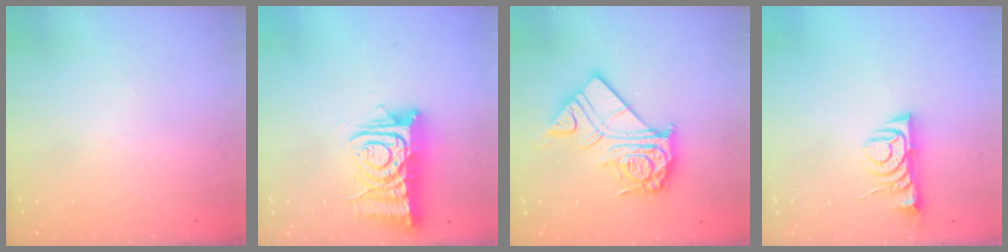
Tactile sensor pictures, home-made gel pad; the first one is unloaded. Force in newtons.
{"total": 12.8, "press": 12.8, "slide": 1.4}
{"total": 17.4, "press": 17.3, "slide": 1.7}
{"total": 5.5, "press": 5.4, "slide": 0.7}